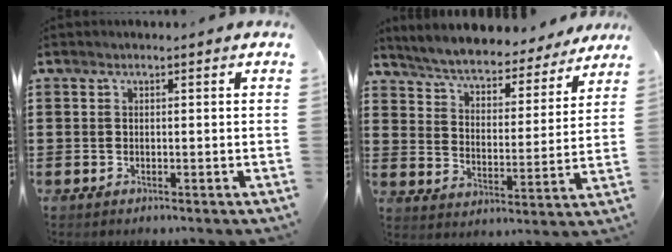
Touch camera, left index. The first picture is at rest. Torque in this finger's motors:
{"motor_torque": [1.07, -1.07, 0.53, 0.08]}